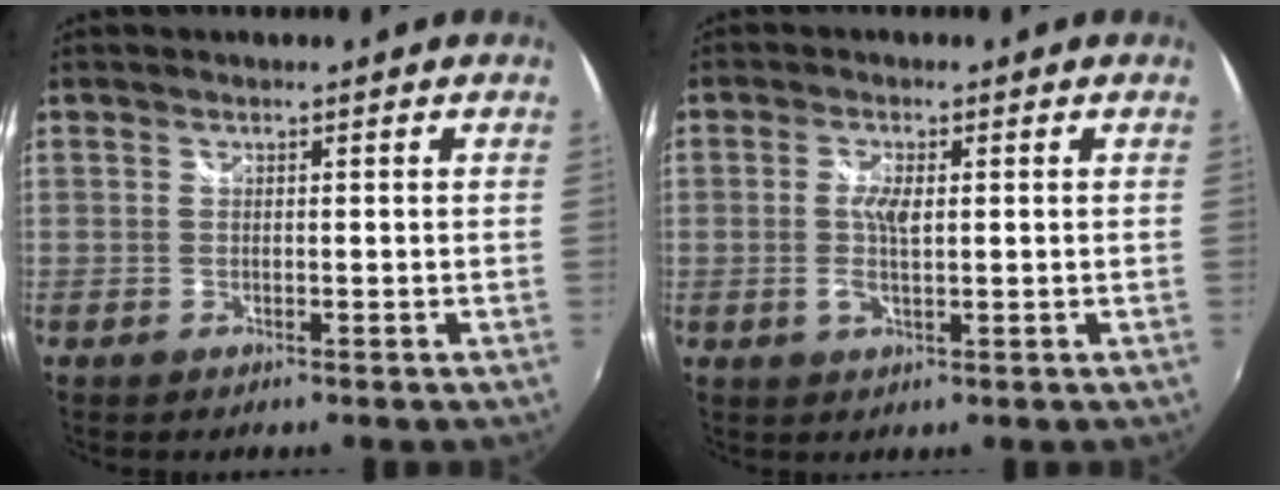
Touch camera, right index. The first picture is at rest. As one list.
[{"total": 3.9, "force": [0.1, 1.5, 3.6], "torque": [-0.069, -0.003, -0.001]}]